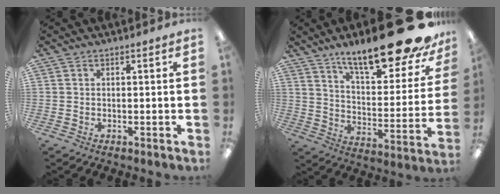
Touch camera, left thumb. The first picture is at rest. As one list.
[{"total": 22.9, "force": [17.7, 5.9, 13.2], "torque": [-0.189, -0.120, 0.291]}]